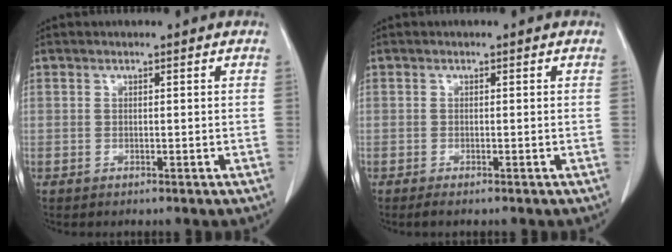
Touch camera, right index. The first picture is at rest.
{"total": 1.2, "force": [-0.9, 0.0, 0.7], "torque": [-0.015, -0.003, -0.014]}